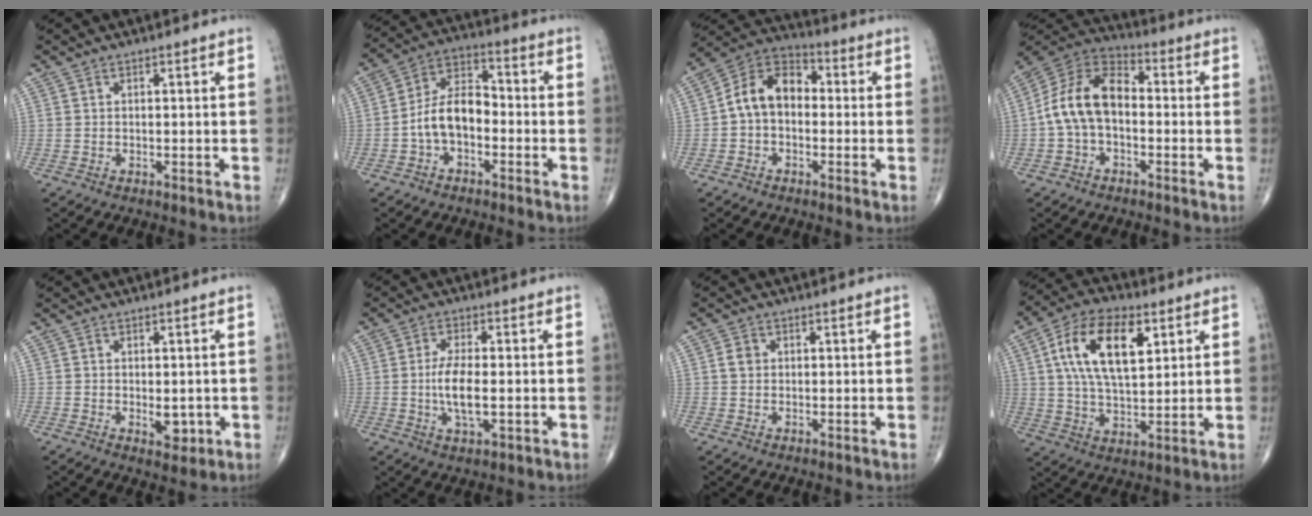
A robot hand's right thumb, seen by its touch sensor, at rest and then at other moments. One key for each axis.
{"total": 9.8, "fx": -2.3, "fy": 5.9, "fz": 7.5, "tx": -0.126, "ty": 0.043, "tz": -0.054}
{"total": 10.8, "fx": -0.3, "fy": 7.6, "fz": 7.7, "tx": -0.115, "ty": 0.037, "tz": -0.023}
{"total": 12.7, "fx": -1.0, "fy": 8.0, "fz": 9.9, "tx": -0.180, "ty": 0.038, "tz": -0.032}
{"total": 3.5, "fx": -0.6, "fy": 2.0, "fz": 2.9, "tx": -0.026, "ty": -0.005, "tz": -0.002}
{"total": 7.1, "fx": -0.7, "fy": 2.7, "fz": 6.6, "tx": -0.134, "ty": -0.005, "tz": -0.016}
{"total": 2.0, "fx": 0.3, "fy": 1.7, "fz": 1.0, "tx": -0.014, "ty": 0.004, "tz": 0.004}
{"total": 15.8, "fx": 5.2, "fy": 7.9, "fz": 12.7, "tx": -0.220, "ty": -0.003, "tz": 0.093}